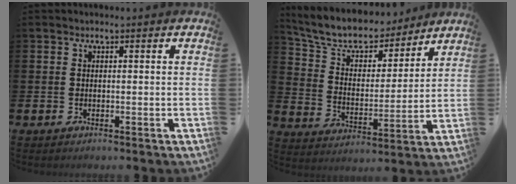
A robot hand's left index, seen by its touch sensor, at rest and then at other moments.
{"total": 8.8, "force": [7.9, 3.1, 2.3], "torque": [-0.088, -0.052, 0.141]}